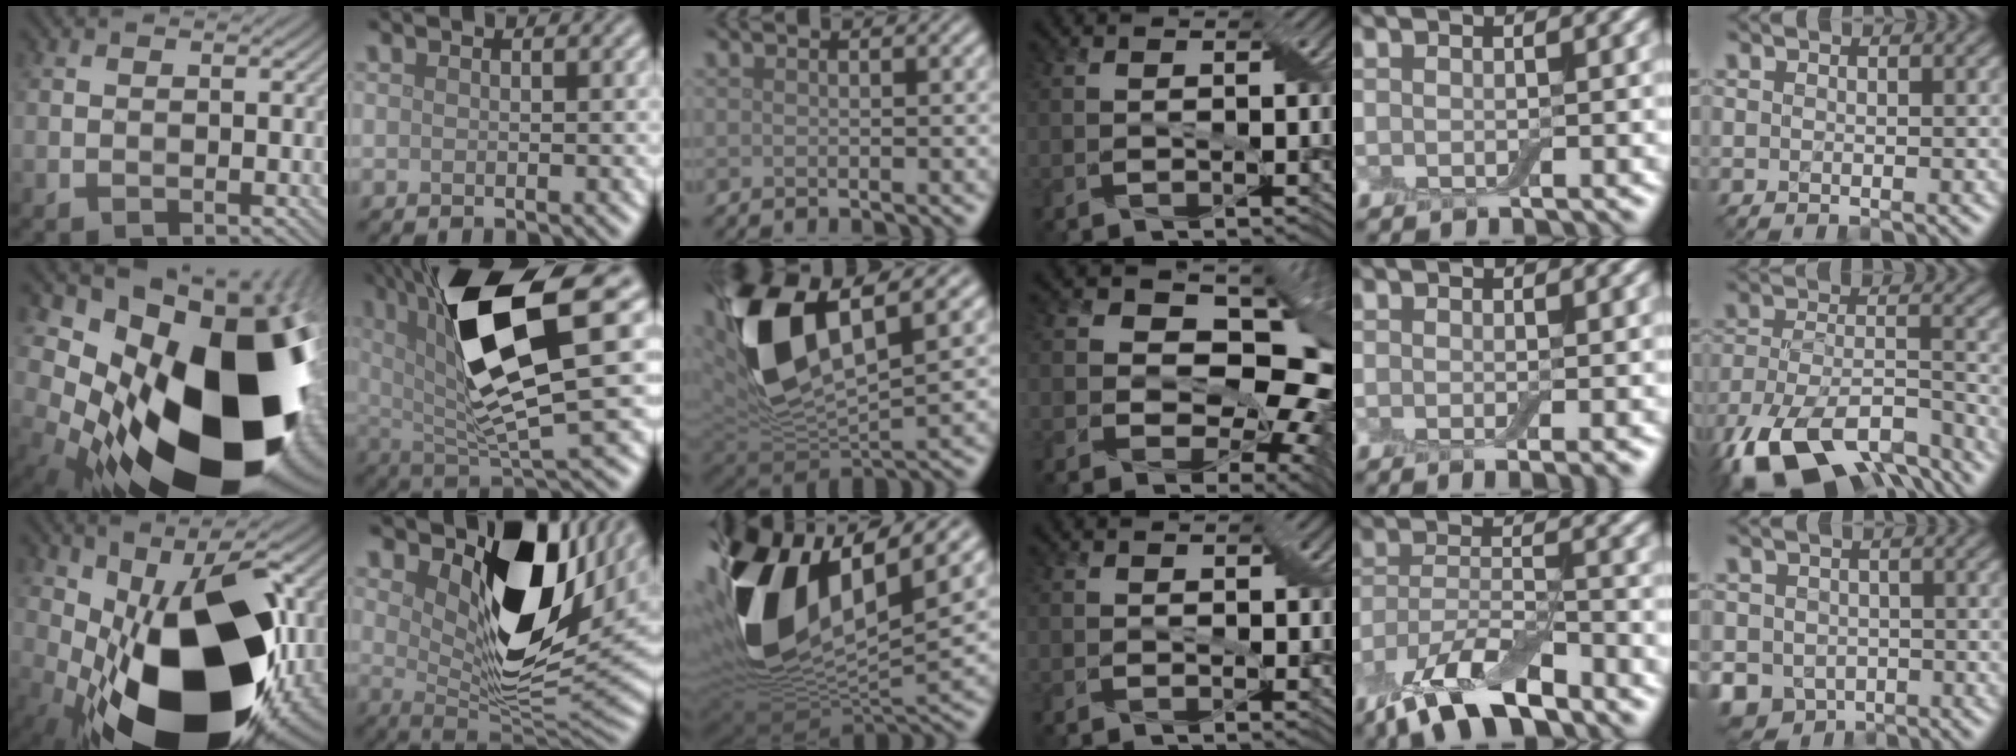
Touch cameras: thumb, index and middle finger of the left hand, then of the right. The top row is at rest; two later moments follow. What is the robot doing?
{"motion": "wrap", "object": "cling film"}